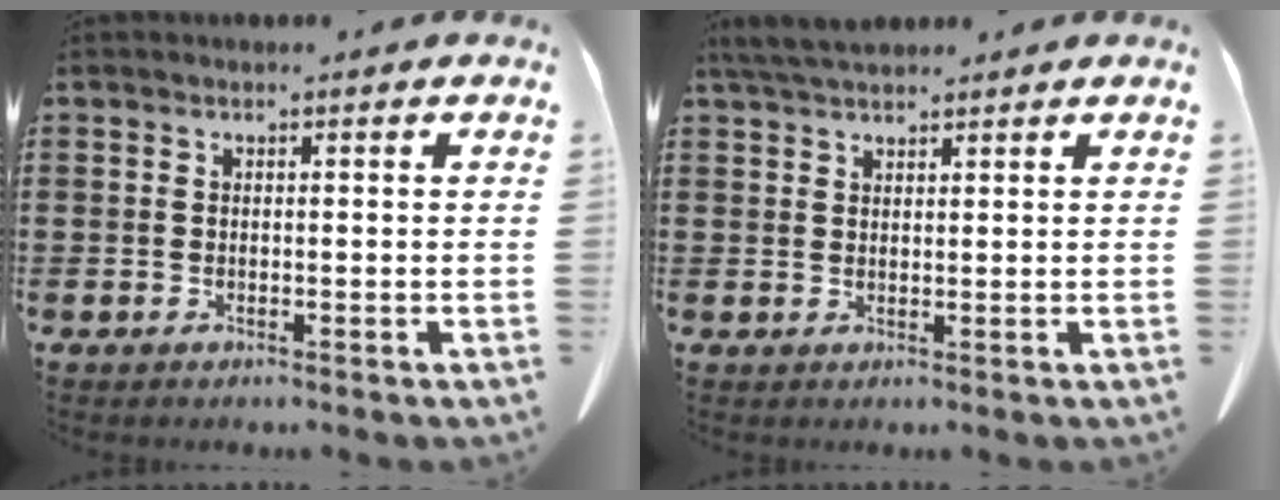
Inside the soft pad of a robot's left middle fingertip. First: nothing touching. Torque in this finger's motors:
{"motor_torque": [0.22, -0.18, 0.04, 0.03]}